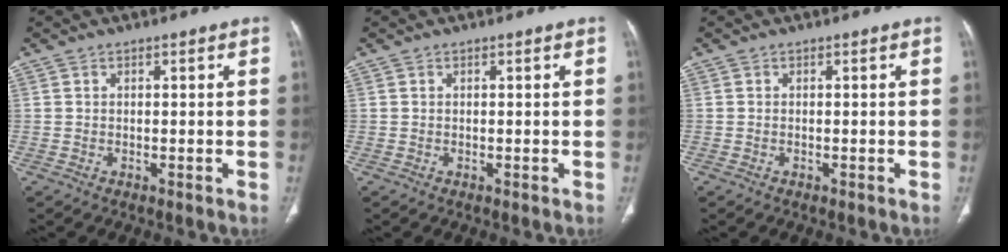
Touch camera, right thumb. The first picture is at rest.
{"total": 0.0}
{"total": 0.0}